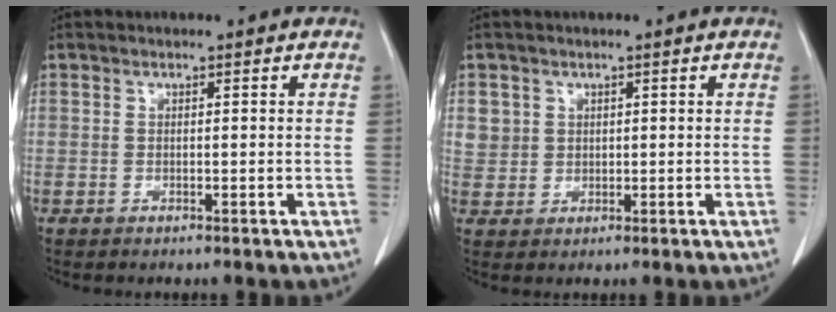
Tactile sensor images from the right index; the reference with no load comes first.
{"total": 3.2, "force": [1.3, 2.9, 0.2], "torque": [0.012, 0.003, 0.026]}